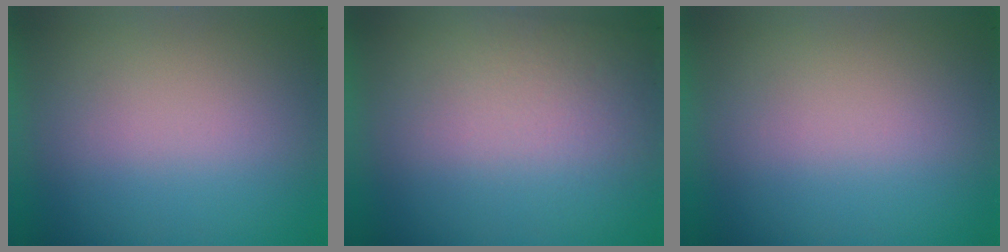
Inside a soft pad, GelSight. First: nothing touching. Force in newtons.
{"total": 2.1}
{"total": 0.0}